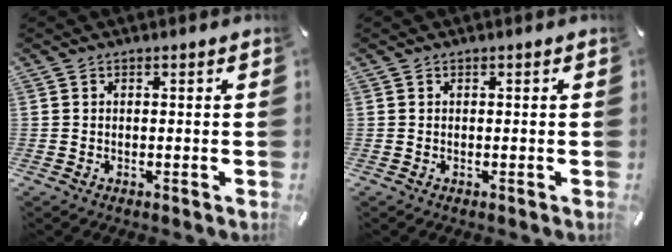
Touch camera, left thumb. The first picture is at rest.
{"total": 0.0}